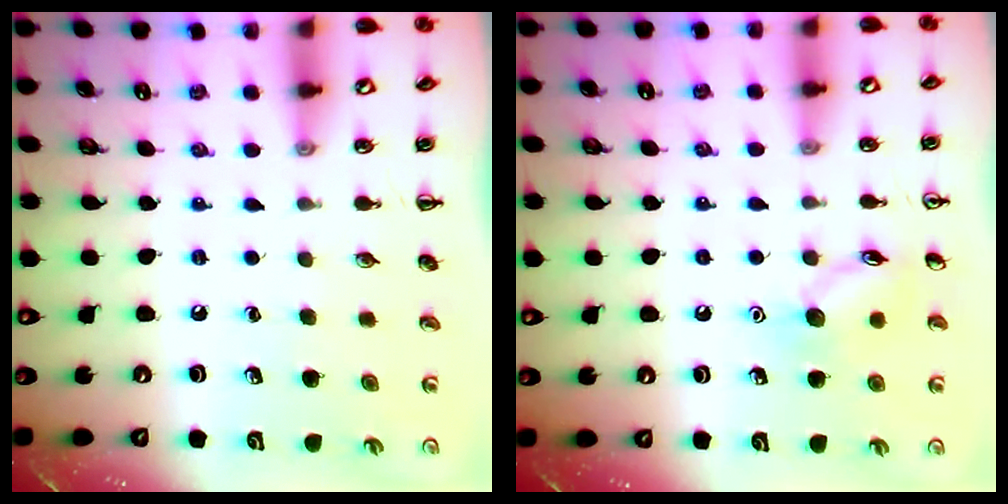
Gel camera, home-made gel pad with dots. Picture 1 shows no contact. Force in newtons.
{"total": 8.1, "press": 8.1, "slide": 0.7}